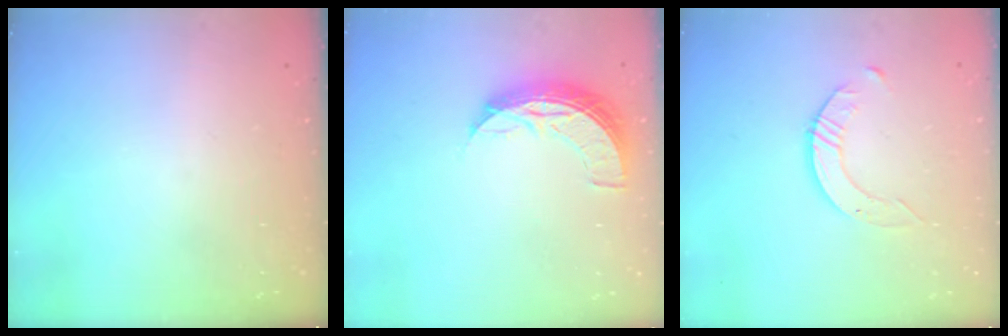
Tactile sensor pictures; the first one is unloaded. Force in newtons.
{"total": 8.3, "press": 8.3, "slide": 0.4}
{"total": 3.4, "press": 3.3, "slide": 0.4}